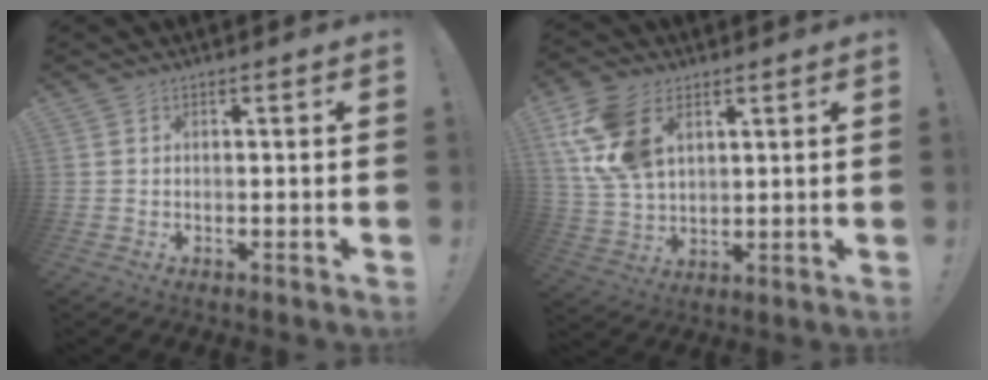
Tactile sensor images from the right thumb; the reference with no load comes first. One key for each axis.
{"total": 14.5, "fx": 6.2, "fy": 9.3, "fz": 9.2, "tx": -0.183, "ty": -0.012, "tz": 0.123}